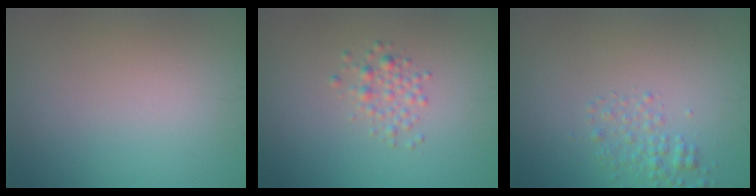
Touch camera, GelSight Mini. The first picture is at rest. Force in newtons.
{"total": 1.7, "press": 1.7, "slide": 0.1}
{"total": 1.8, "press": 1.8, "slide": 0.1}